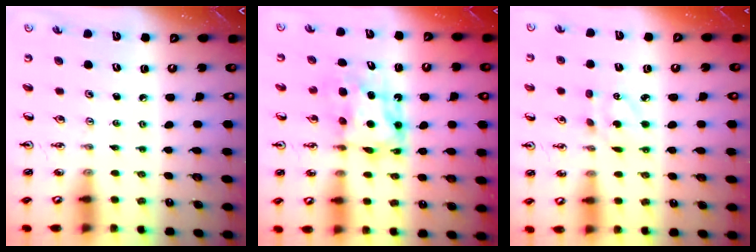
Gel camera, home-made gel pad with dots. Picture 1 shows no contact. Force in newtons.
{"total": 7.2, "press": 7.1, "slide": 0.6}
{"total": 3.9, "press": 3.9, "slide": 0.4}